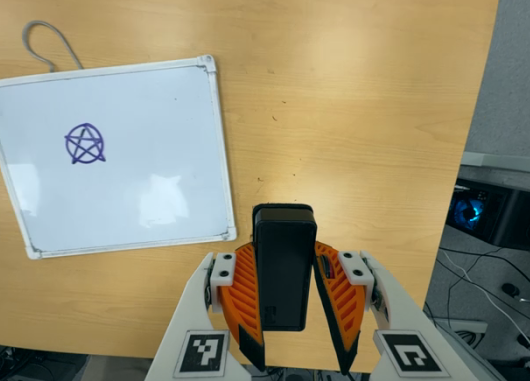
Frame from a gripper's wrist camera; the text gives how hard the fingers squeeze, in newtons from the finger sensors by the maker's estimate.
{"total": 6.8, "left": 5.4, "right": 8.2}